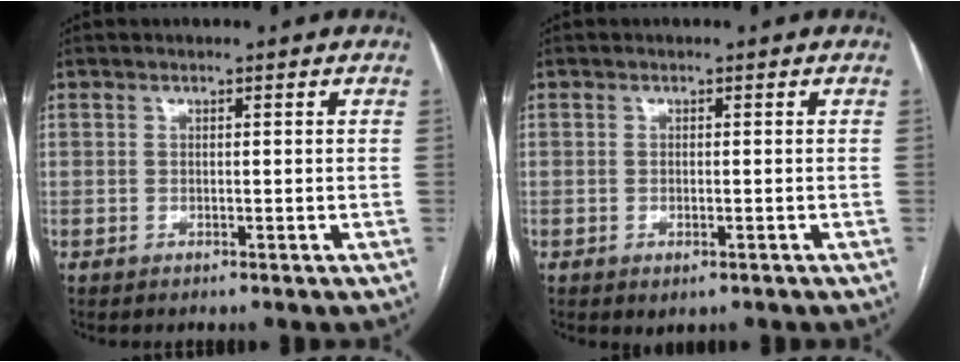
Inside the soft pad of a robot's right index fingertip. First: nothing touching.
{"total": 1.5, "force": [-0.7, 0.6, 1.2], "torque": [-0.016, -0.003, -0.003]}